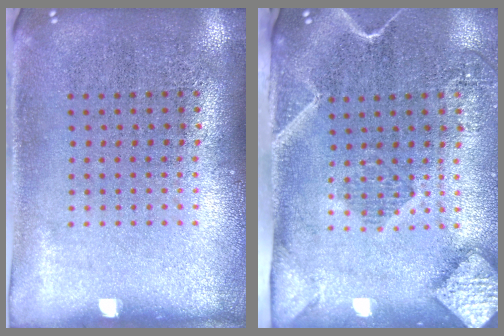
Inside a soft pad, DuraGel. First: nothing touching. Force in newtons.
{"total": 2.5, "press": 1.9, "slide": 1.7}